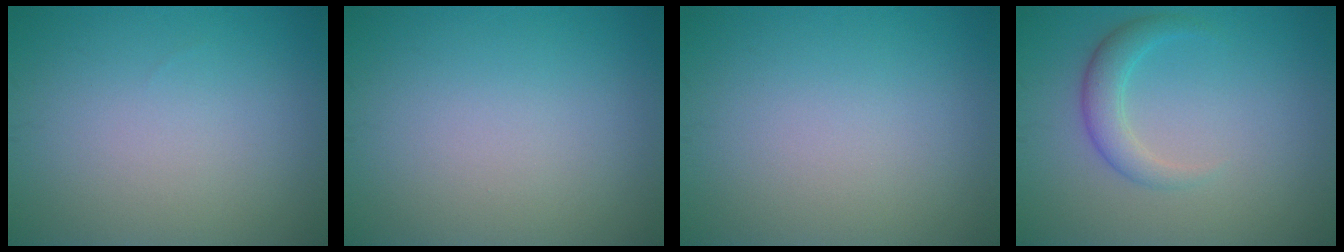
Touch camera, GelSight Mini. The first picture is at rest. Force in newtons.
{"total": 0.0}
{"total": 0.0}
{"total": 2.5, "press": 2.5, "slide": 0.1}